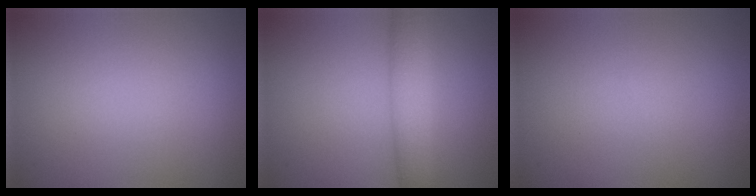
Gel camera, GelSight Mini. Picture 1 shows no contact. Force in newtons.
{"total": 3.5, "press": 3.5, "slide": 0.1}
{"total": 0.0}